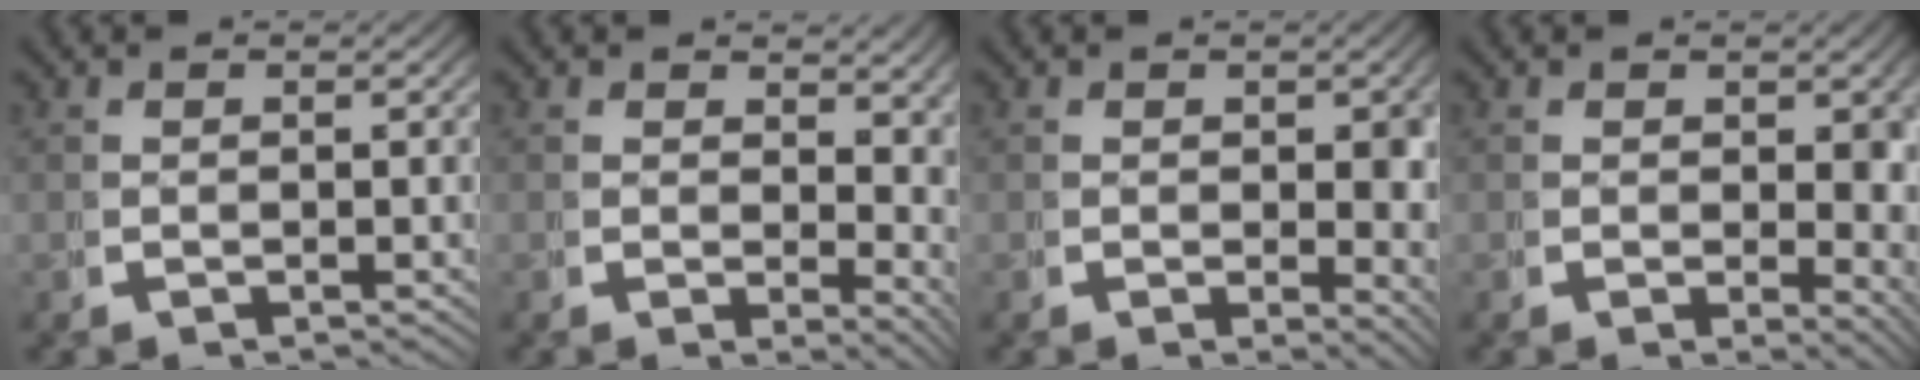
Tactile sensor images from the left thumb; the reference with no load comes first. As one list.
[{"total": 4.0, "force": [1.8, 2.4, 2.7], "torque": [-0.027, -0.018, 0.032]}, {"total": 3.3, "force": [0.3, 1.9, 2.7], "torque": [-0.039, -0.020, 0.012]}, {"total": 3.4, "force": [0.7, 2.0, 2.7], "torque": [-0.040, -0.026, 0.020]}]